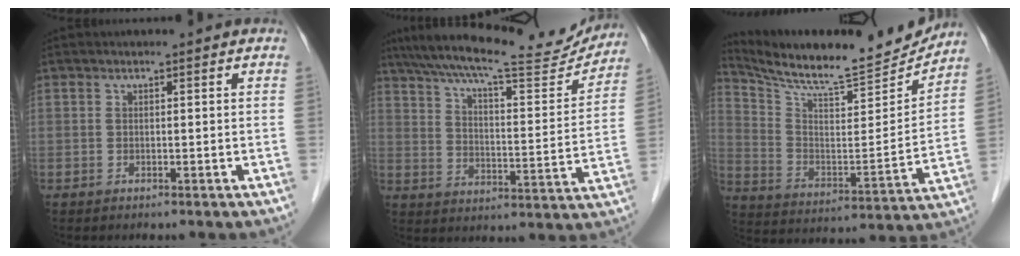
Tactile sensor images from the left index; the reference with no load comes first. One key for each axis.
{"total": 21.6, "fx": 19.3, "fy": 3.0, "fz": 9.3, "tx": -0.159, "ty": -0.018, "tz": 0.262}
{"total": 18.5, "fx": 17.1, "fy": 1.7, "fz": 6.6, "tx": -0.129, "ty": -0.042, "tz": 0.266}